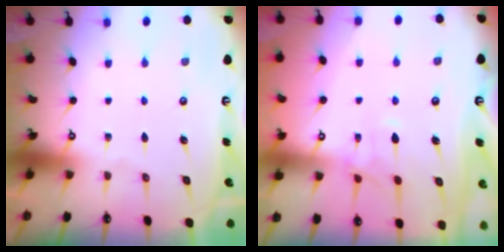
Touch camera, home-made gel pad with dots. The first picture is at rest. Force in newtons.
{"total": 1.1, "press": 0.3, "slide": 1.1}